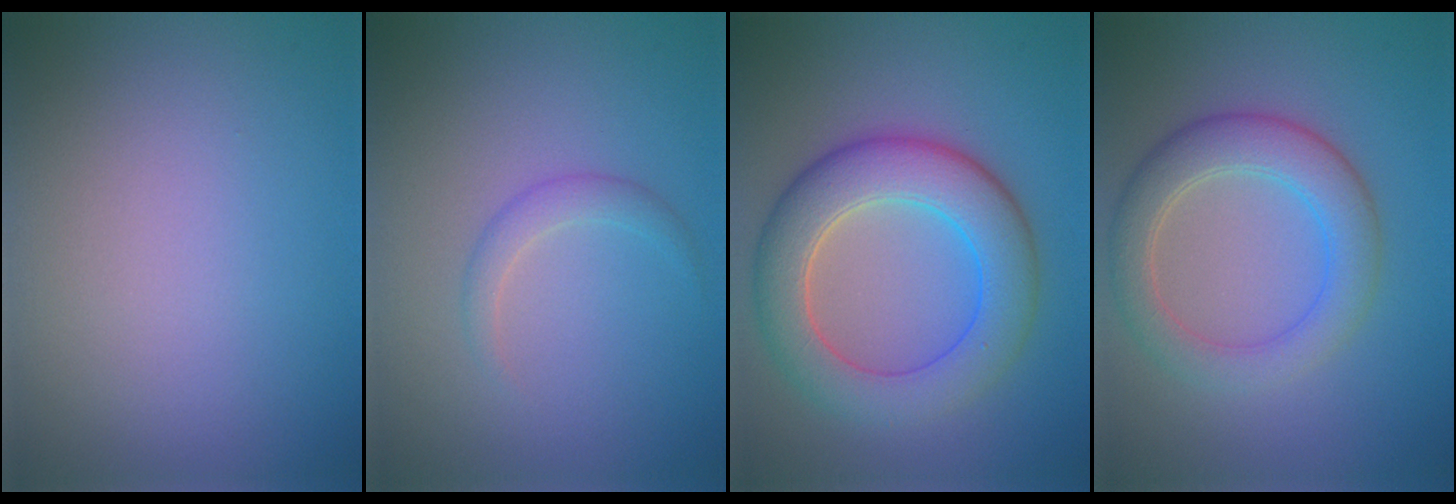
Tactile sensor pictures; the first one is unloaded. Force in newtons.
{"total": 1.4, "press": 1.4, "slide": 0.1}
{"total": 7.4, "press": 7.4, "slide": 0.4}
{"total": 4.9, "press": 4.8, "slide": 0.3}